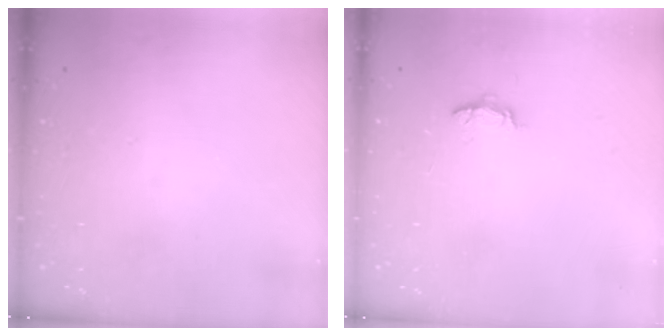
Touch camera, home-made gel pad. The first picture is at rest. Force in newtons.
{"total": 3.6, "press": 3.5, "slide": 0.4}